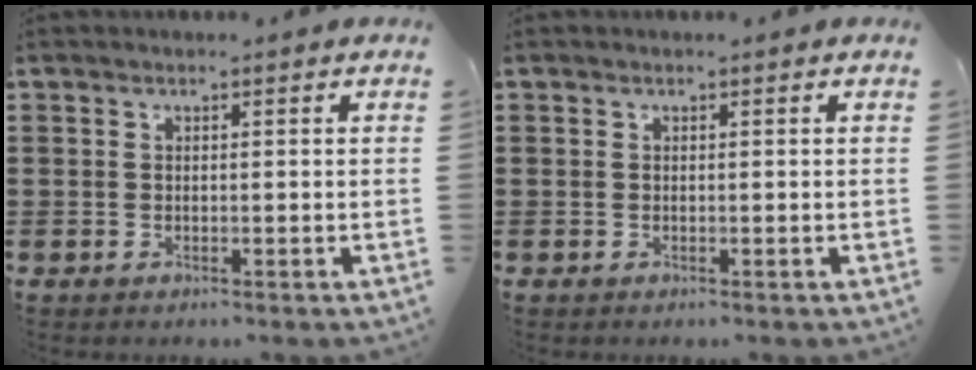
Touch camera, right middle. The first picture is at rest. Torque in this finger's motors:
{"motor_torque": [-0.13, 0.08, 0.03, -0.01]}